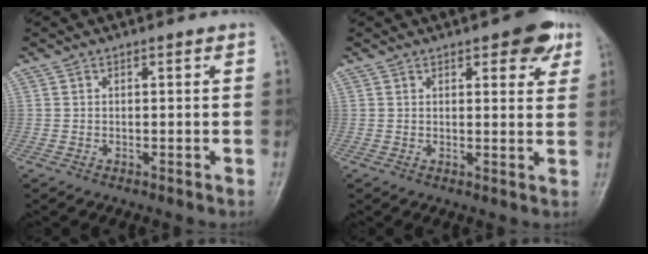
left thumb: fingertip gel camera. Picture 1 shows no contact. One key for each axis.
{"total": 6.6, "fx": 3.7, "fy": 2.7, "fz": 4.8, "tx": -0.036, "ty": -0.013, "tz": 0.039}